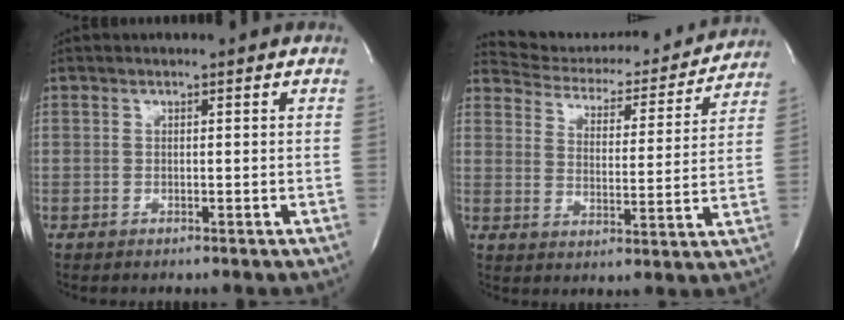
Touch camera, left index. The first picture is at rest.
{"total": 18.0, "force": [17.2, 3.9, 3.4], "torque": [-0.039, -0.028, 0.221]}